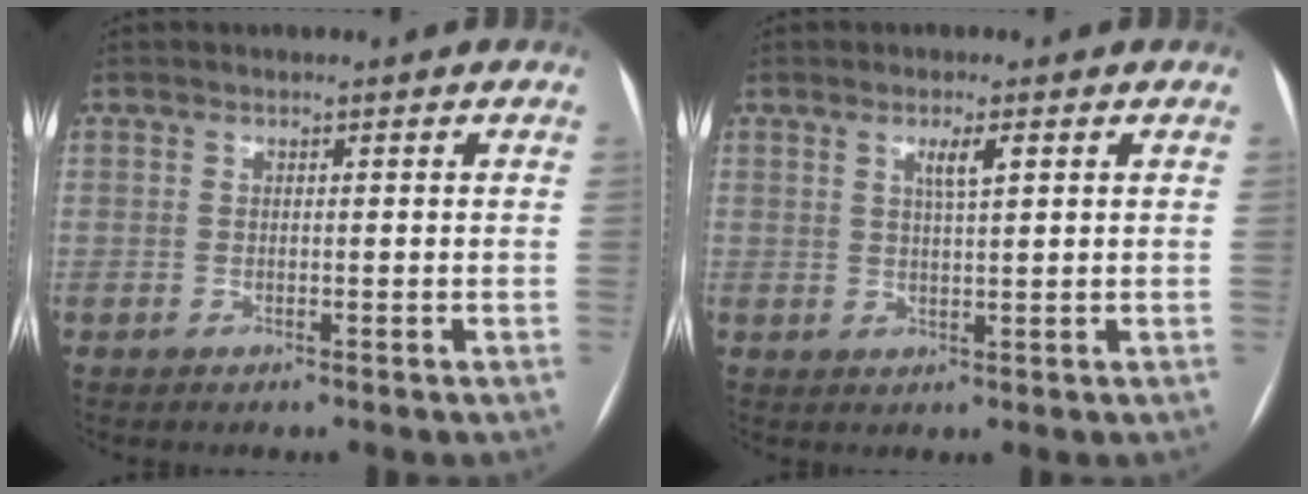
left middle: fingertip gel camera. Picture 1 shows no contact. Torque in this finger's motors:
{"motor_torque": [0.15, -0.15, 0.03, 0.01]}